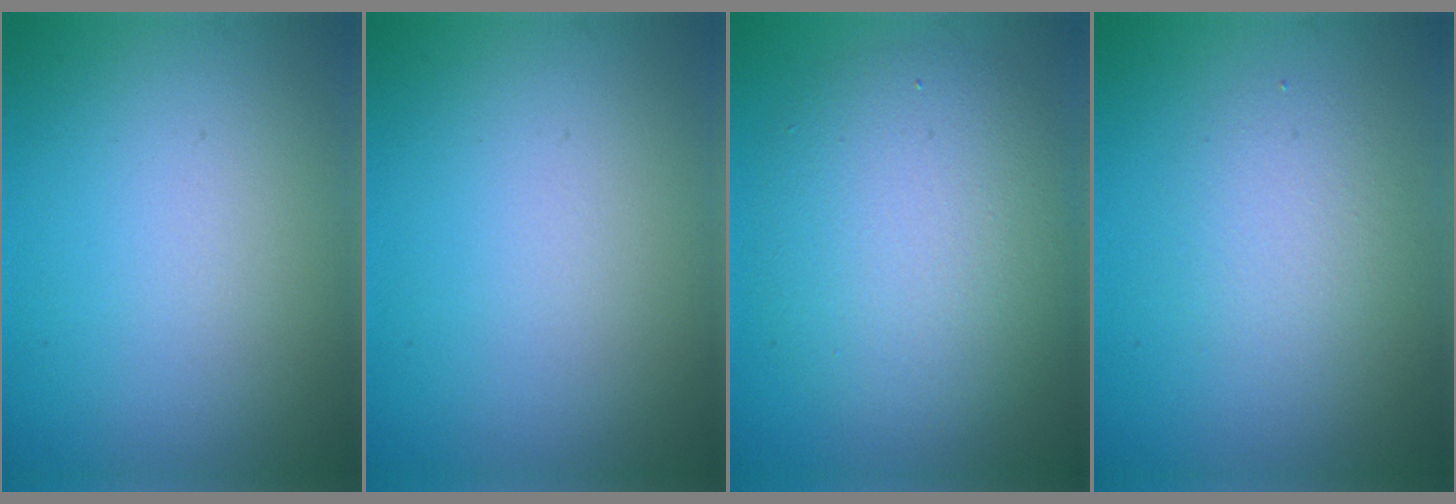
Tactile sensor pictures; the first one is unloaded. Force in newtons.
{"total": 0.0}
{"total": 6.7, "press": 6.7, "slide": 0.6}
{"total": 2.4, "press": 2.4, "slide": 0.2}